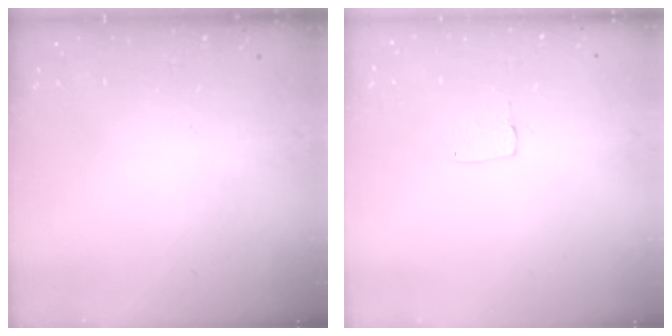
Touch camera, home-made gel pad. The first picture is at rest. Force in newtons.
{"total": 3.4, "press": 3.4, "slide": 0.2}